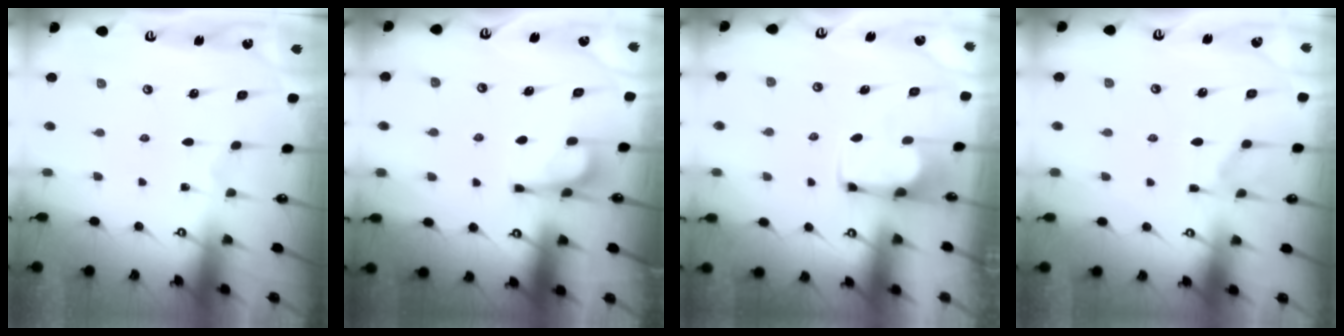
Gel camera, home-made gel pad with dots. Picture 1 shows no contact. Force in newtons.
{"total": 4.7, "press": 4.7, "slide": 0.5}
{"total": 2.6, "press": 2.5, "slide": 1.0}
{"total": 1.6, "press": 0.8, "slide": 1.4}